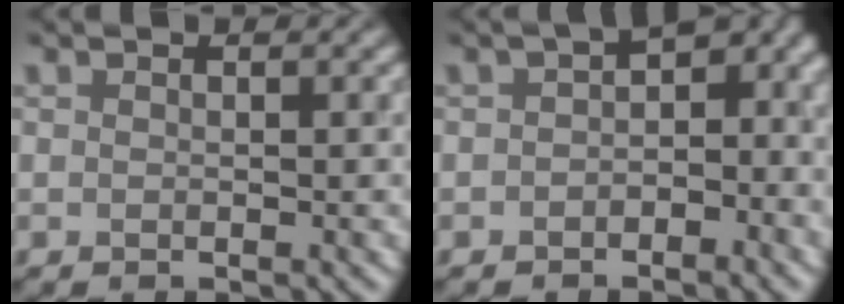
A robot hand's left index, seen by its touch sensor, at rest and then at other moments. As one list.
[{"total": 5.3, "force": [-0.9, 3.1, 4.2], "torque": [-0.041, 0.017, -0.028]}]